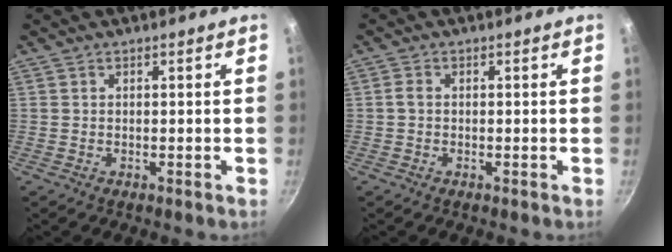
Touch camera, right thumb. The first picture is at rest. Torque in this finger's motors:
{"motor_torque": [-0.26, 0.13, 0.38, -0.13, -0.01]}